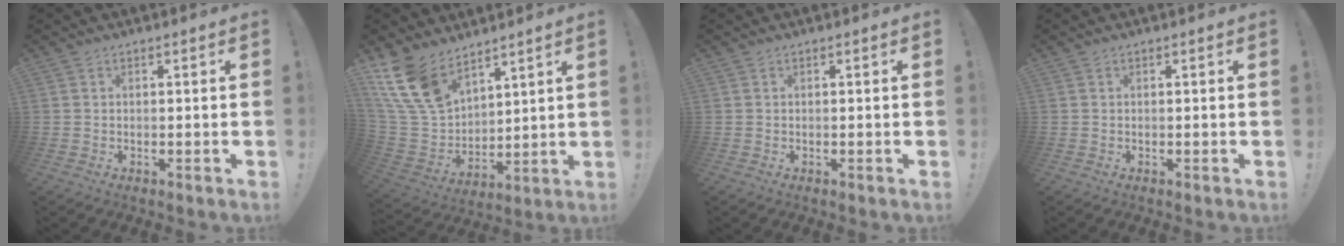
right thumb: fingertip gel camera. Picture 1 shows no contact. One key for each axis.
{"total": 16.3, "fx": 11.5, "fy": 8.9, "fz": 7.5, "tx": -0.161, "ty": -0.069, "tz": 0.225}
{"total": 0.0}
{"total": 0.0}